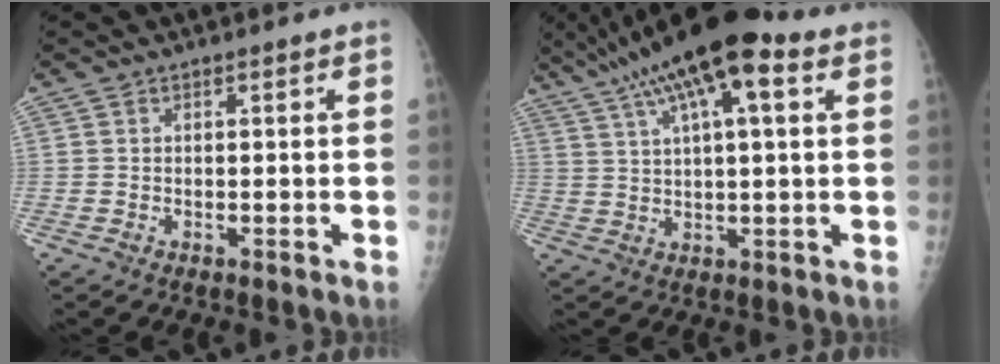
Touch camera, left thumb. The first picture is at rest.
{"total": 16.5, "force": [8.6, 4.6, 13.2], "torque": [-0.235, 0.017, 0.144]}